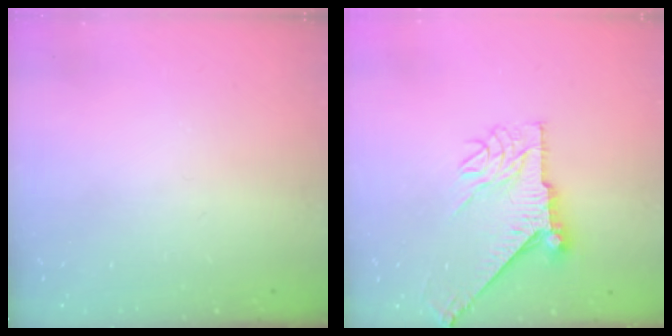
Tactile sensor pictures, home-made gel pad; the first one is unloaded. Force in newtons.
{"total": 10.8, "press": 10.7, "slide": 1.1}